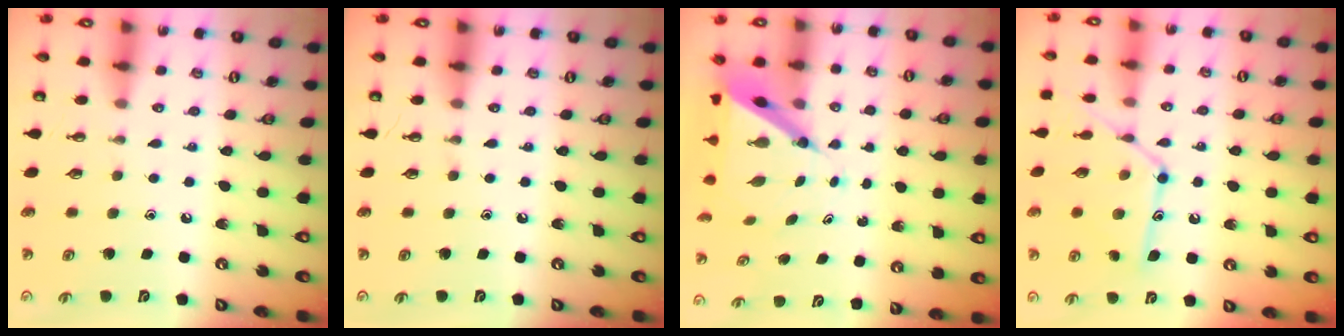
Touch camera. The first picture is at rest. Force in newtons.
{"total": 0.0}
{"total": 7.1, "press": 7.1, "slide": 0.7}
{"total": 13.6, "press": 13.5, "slide": 0.7}